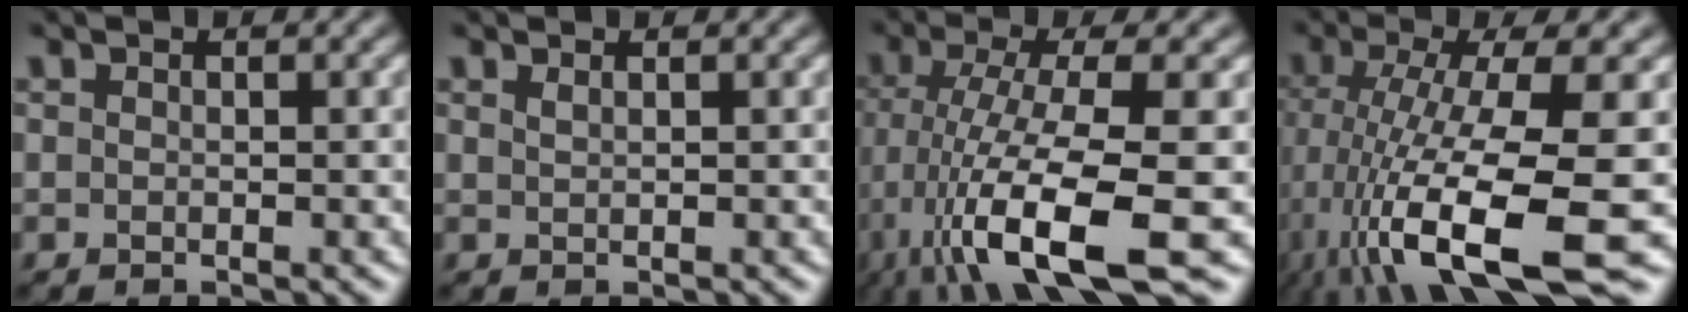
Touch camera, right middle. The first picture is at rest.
{"total": 0.7, "force": [0.5, 0.2, 0.5], "torque": [-0.004, 0.002, 0.008]}
{"total": 11.3, "force": [-4.7, 2.8, 9.9], "torque": [-0.192, -0.012, -0.086]}
{"total": 13.9, "force": [-4.9, 3.9, 12.4], "torque": [-0.241, -0.020, -0.078]}